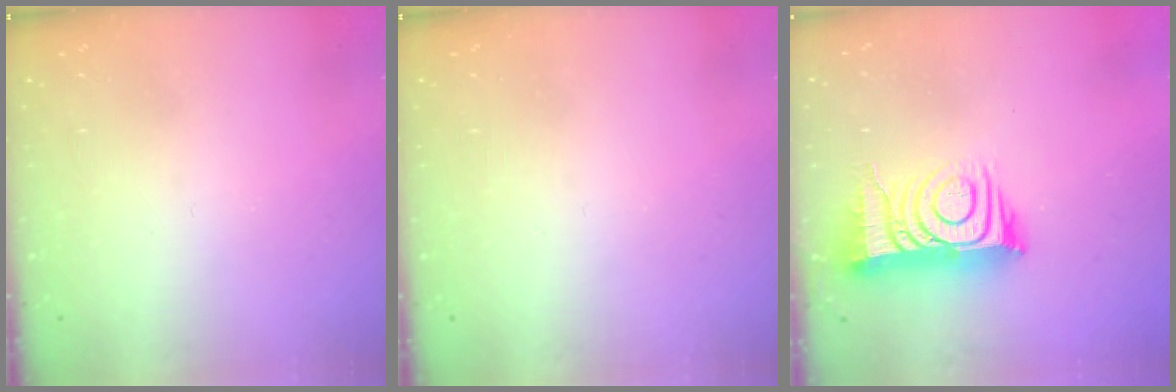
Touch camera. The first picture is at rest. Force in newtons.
{"total": 0.0}
{"total": 12.6, "press": 12.6, "slide": 0.9}